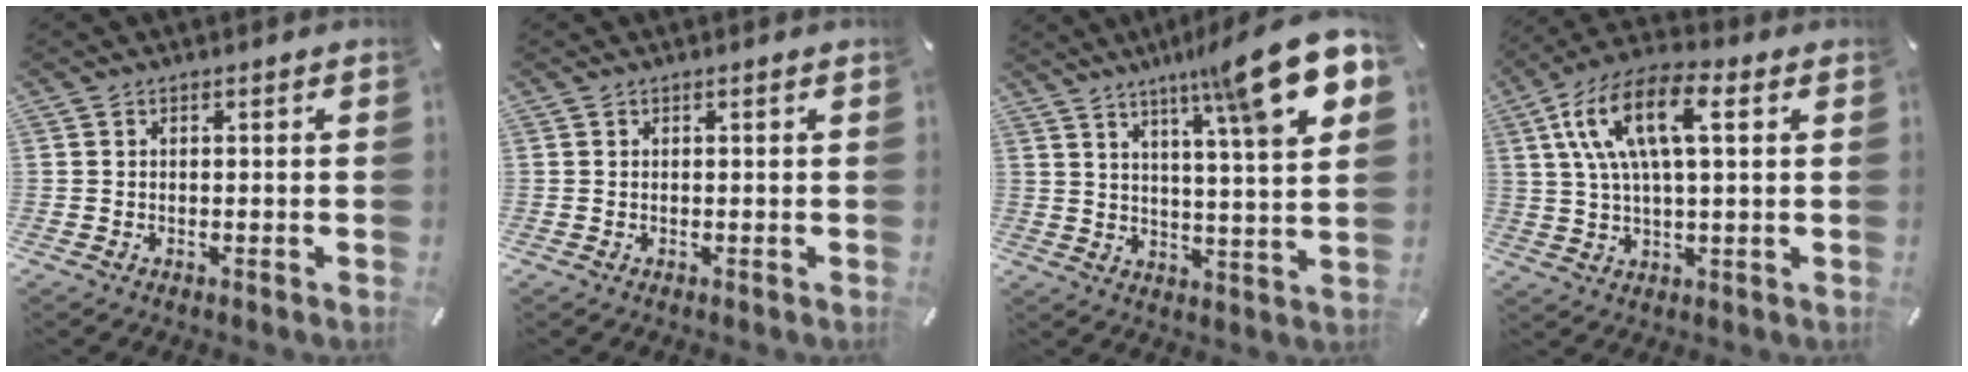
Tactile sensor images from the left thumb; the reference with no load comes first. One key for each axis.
{"total": 0.0}
{"total": 16.3, "fx": 10.8, "fy": 1.2, "fz": 12.1, "tx": -0.184, "ty": -0.068, "tz": 0.161}
{"total": 13.7, "fx": 4.5, "fy": 5.6, "fz": 11.7, "tx": -0.253, "ty": 0.007, "tz": 0.076}